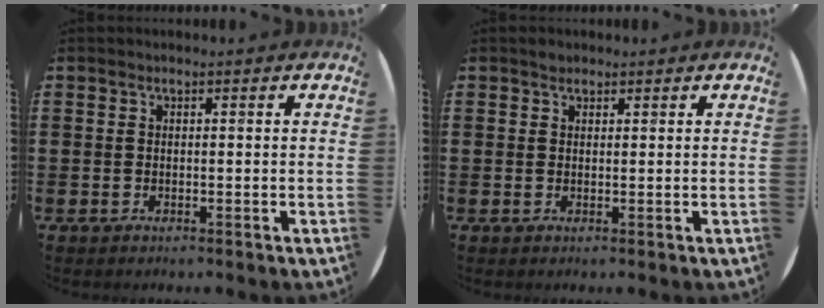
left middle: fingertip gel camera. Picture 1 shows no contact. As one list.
[{"total": 0.8, "force": [0.7, 0.4, 0.0], "torque": [-0.001, 0.001, 0.014]}]